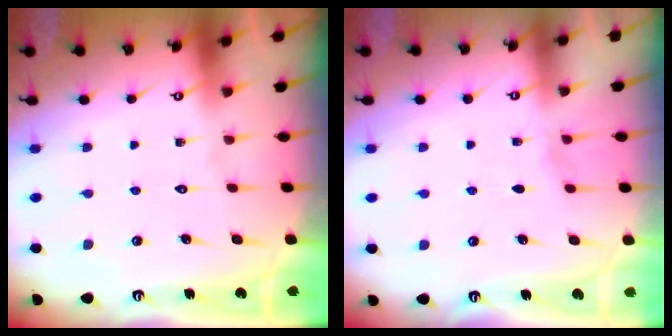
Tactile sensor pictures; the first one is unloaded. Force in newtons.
{"total": 2.2, "press": 2.2, "slide": 0.3}